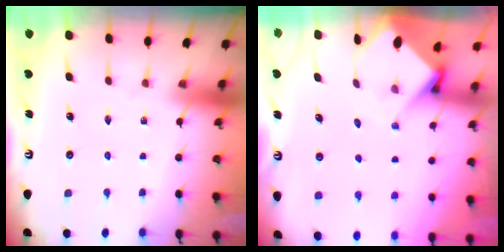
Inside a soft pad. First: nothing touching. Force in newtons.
{"total": 5.8, "press": 5.7, "slide": 0.4}